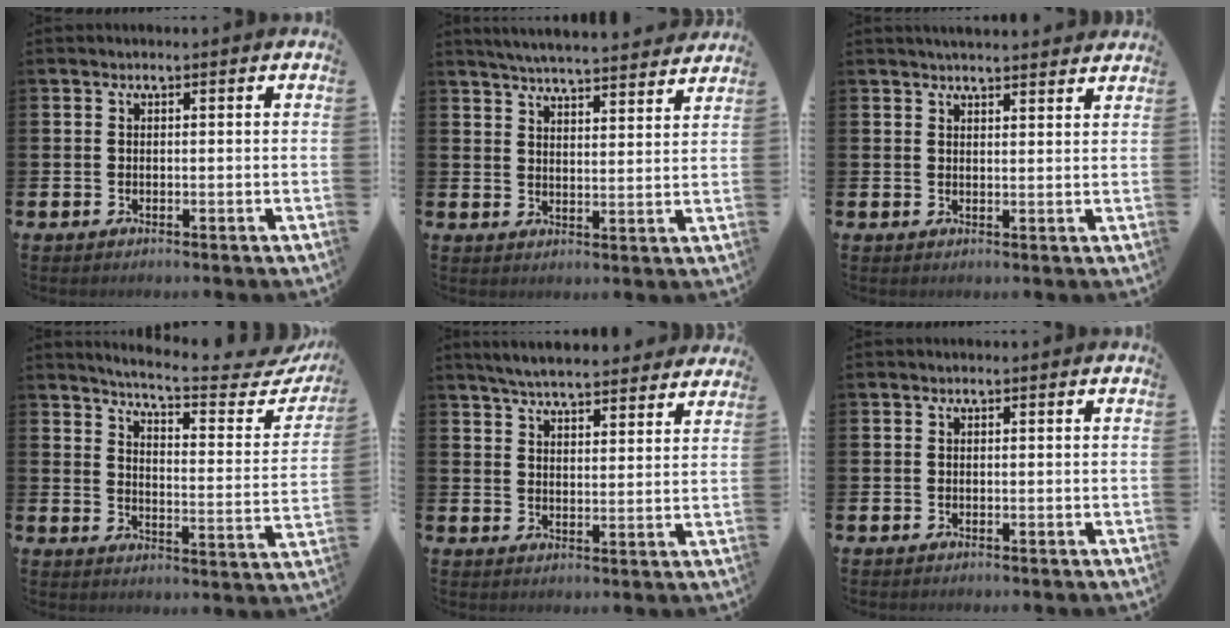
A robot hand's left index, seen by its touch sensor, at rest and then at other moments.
{"total": 5.6, "force": [5.6, 0.1, 0.8], "torque": [-0.030, -0.037, 0.099]}
{"total": 3.2, "force": [3.2, 0.2, 0.3], "torque": [-0.011, -0.015, 0.058]}
{"total": 6.2, "force": [5.7, 0.1, 2.5], "torque": [-0.059, -0.051, 0.089]}
{"total": 6.0, "force": [5.8, 0.7, 1.2], "torque": [-0.041, -0.029, 0.104]}
{"total": 0.0}